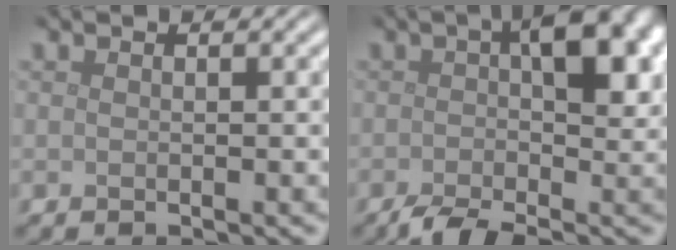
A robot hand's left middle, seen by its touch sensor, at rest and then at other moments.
{"total": 8.5, "force": [-1.2, 3.4, 7.7], "torque": [-0.120, 0.007, -0.037]}